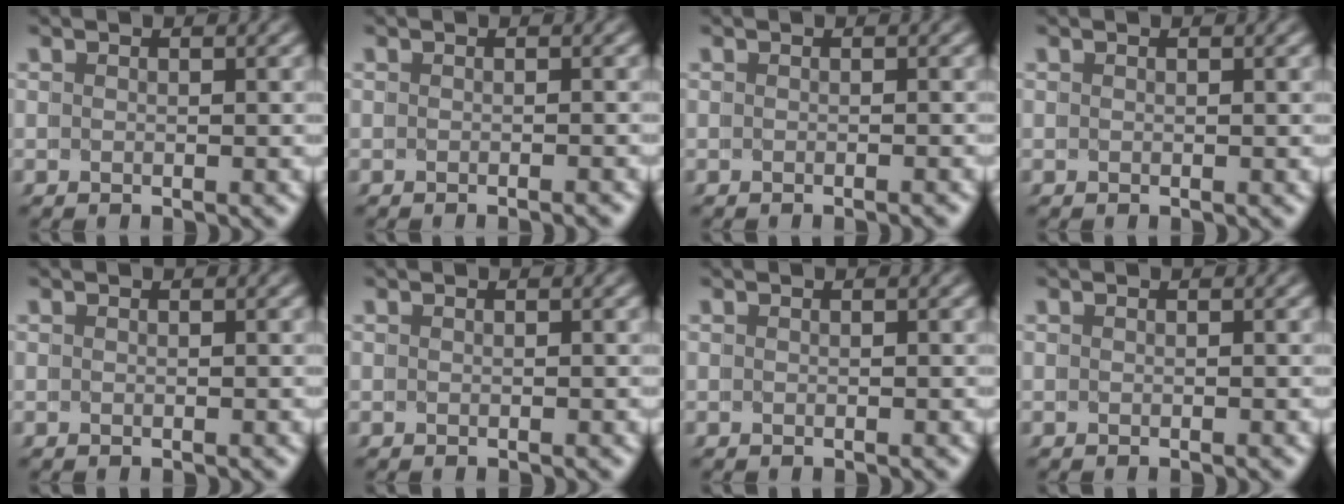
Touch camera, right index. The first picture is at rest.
{"total": 1.1, "force": [-1.0, -0.3, 0.0], "torque": [0.004, 0.002, -0.016]}
{"total": 0.7, "force": [-0.7, -0.2, 0.0], "torque": [0.003, 0.002, -0.012]}
{"total": 0.0}
{"total": 0.0}
{"total": 0.0}
{"total": 0.0}
{"total": 0.0}